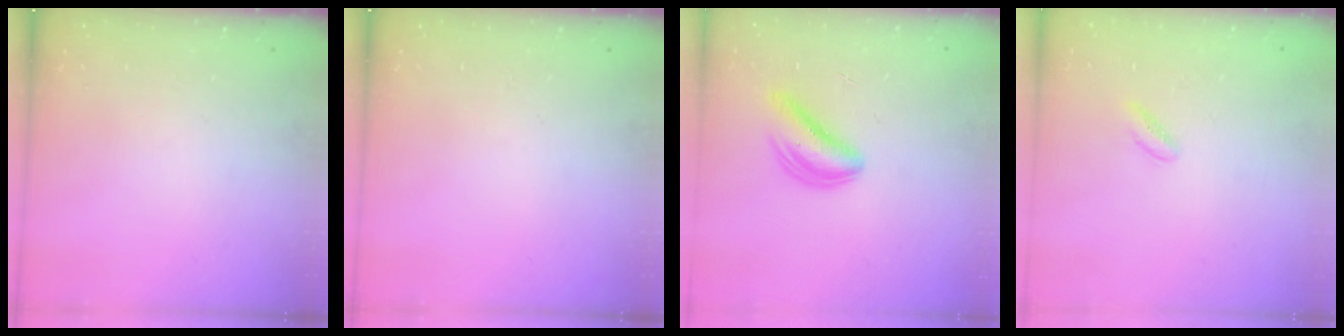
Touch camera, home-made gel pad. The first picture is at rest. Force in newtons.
{"total": 0.0}
{"total": 5.1, "press": 5.0, "slide": 0.9}
{"total": 0.8, "press": 0.5, "slide": 0.6}